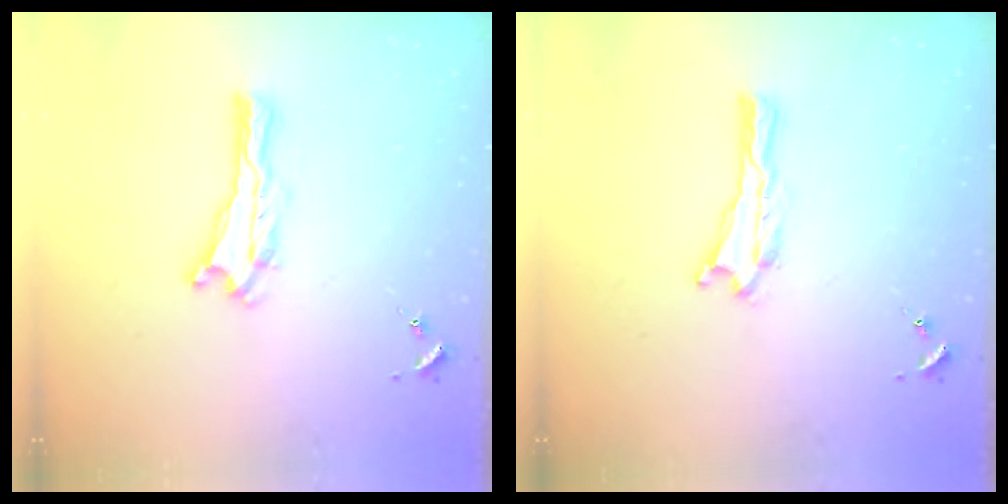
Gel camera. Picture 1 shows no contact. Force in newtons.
{"total": 0.0}